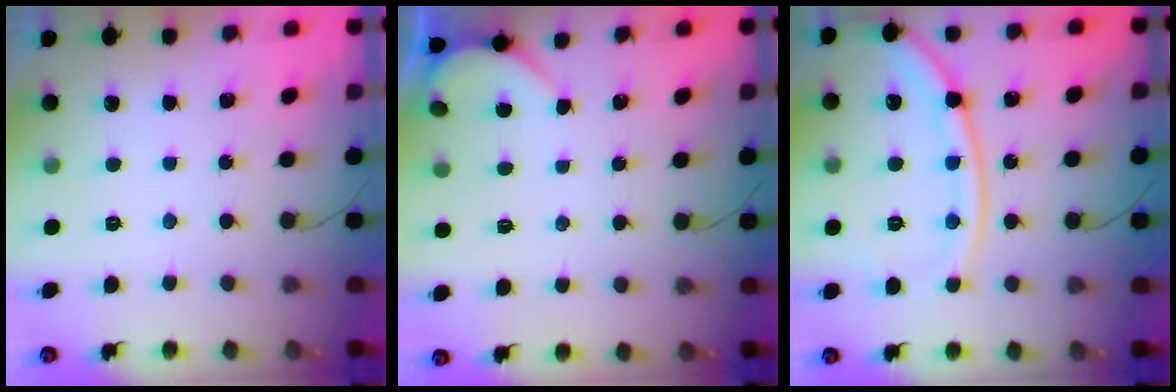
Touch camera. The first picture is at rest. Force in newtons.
{"total": 1.9, "press": 1.9, "slide": 0.1}
{"total": 15.4, "press": 15.3, "slide": 1.5}